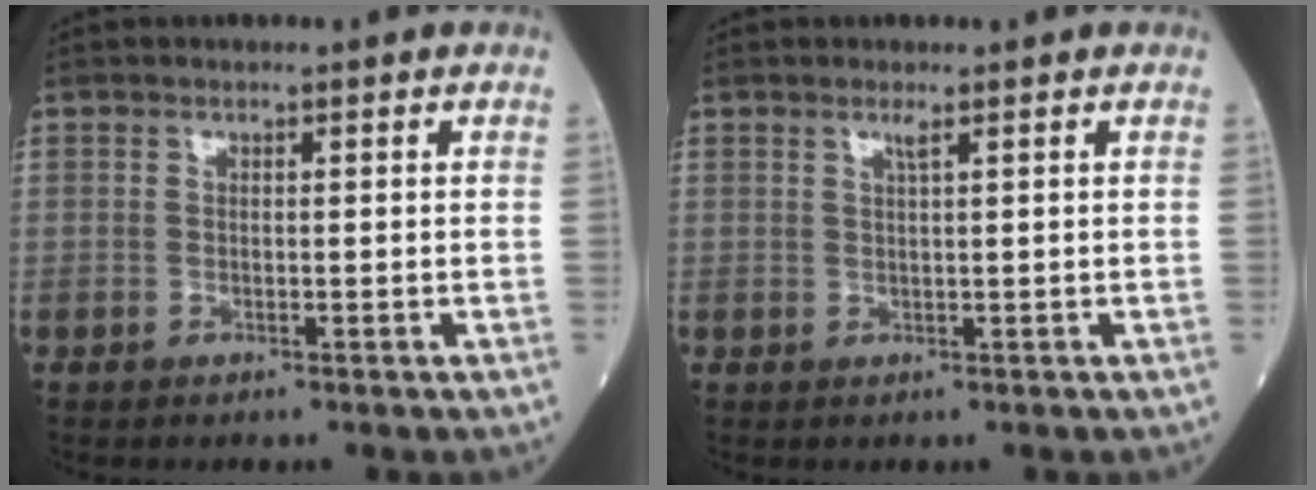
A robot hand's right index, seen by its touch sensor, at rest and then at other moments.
{"total": 1.0, "force": [0.5, -0.2, 0.8], "torque": [-0.019, -0.002, 0.011]}